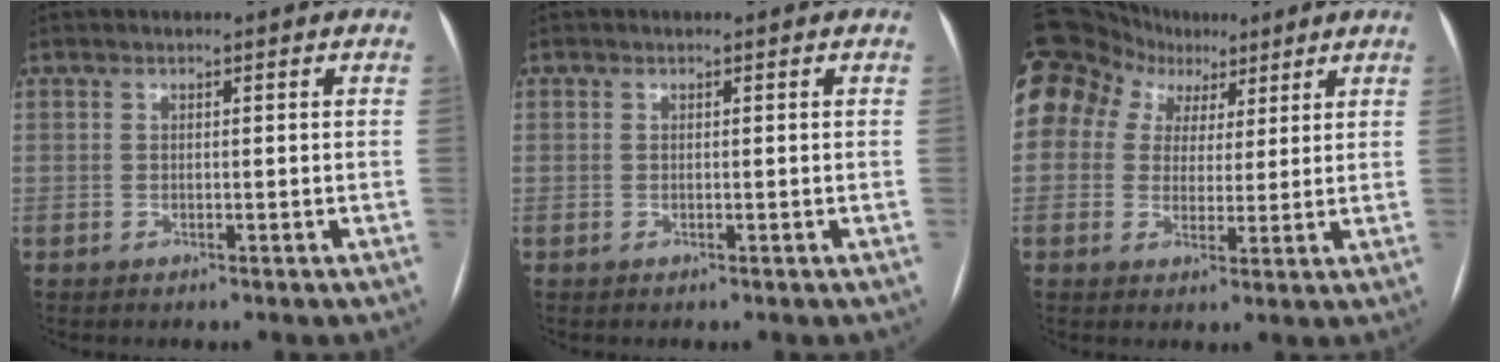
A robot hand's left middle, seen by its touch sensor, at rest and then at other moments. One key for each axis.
{"total": 0.0}
{"total": 21.5, "fx": 11.1, "fy": 16.4, "fz": 8.2, "tx": -0.268, "ty": 0.093, "tz": 0.210}